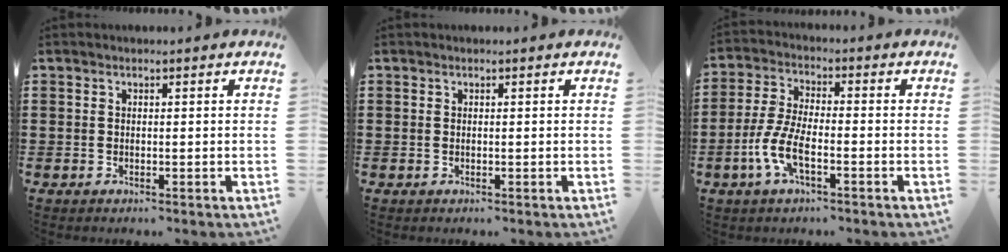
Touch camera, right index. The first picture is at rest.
{"total": 0.0}
{"total": 6.7, "force": [-2.9, 2.1, 5.7], "torque": [-0.143, -0.016, -0.062]}